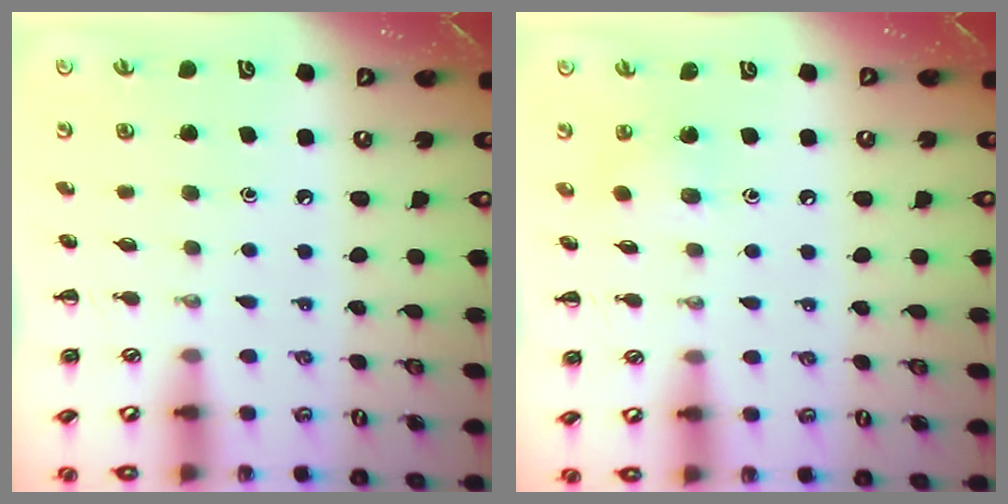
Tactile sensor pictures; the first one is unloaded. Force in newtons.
{"total": 5.2, "press": 5.1, "slide": 0.9}